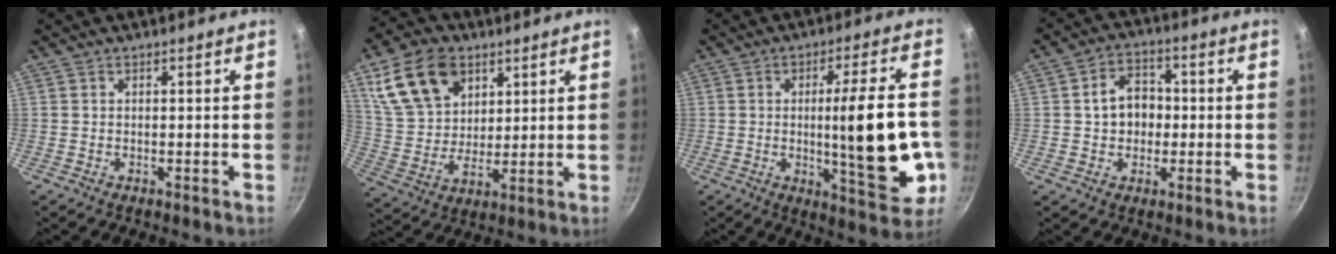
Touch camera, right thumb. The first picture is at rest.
{"total": 15.7, "force": [7.5, 10.4, 9.0], "torque": [-0.143, -0.013, 0.151]}
{"total": 18.2, "force": [-2.4, 4.1, 17.6], "torque": [-0.234, 0.002, -0.026]}
{"total": 7.9, "force": [0.0, 6.3, 4.8], "torque": [-0.046, 0.016, -0.006]}